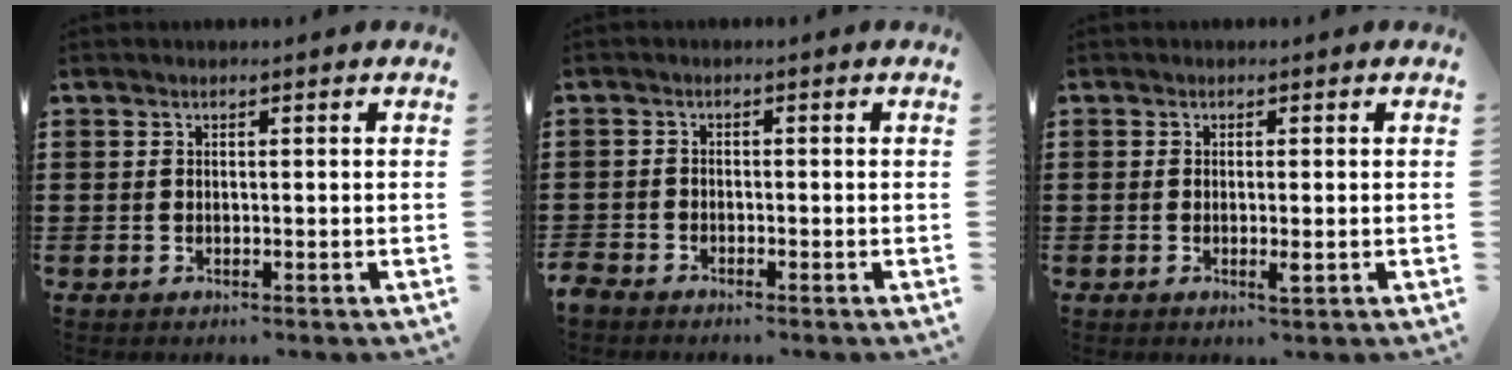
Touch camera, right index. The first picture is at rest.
{"total": 1.9, "force": [-1.8, 0.5, 0.0], "torque": [-0.013, -0.002, -0.044]}
{"total": 1.8, "force": [-0.5, 0.2, 1.7], "torque": [-0.037, -0.006, -0.010]}